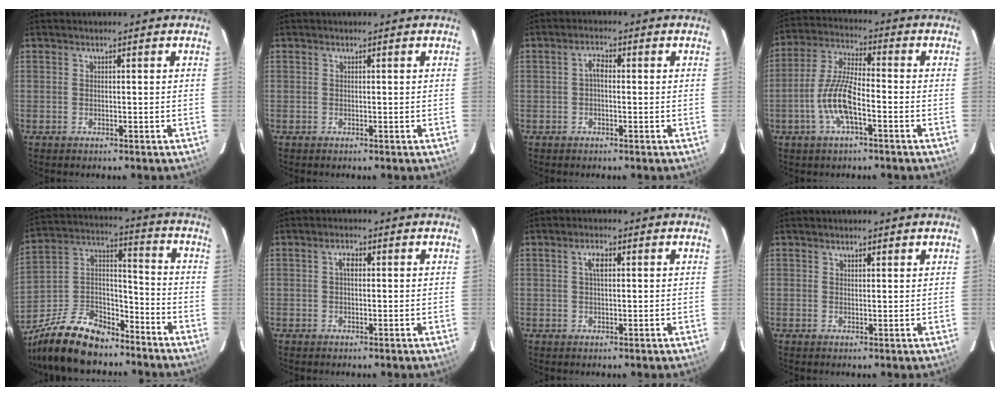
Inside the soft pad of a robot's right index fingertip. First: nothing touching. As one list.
[{"total": 0.0}, {"total": 2.0, "force": [-0.2, 1.1, 1.7], "torque": [-0.034, 0.010, -0.005]}, {"total": 9.7, "force": [-3.8, 2.5, 8.6], "torque": [-0.183, 0.003, -0.073]}, {"total": 18.7, "force": [-13.5, 9.0, 9.4], "torque": [-0.213, 0.026, -0.232]}, {"total": 1.9, "force": [0.3, 1.0, 1.5], "torque": [-0.028, 0.007, 0.004]}, {"total": 2.5, "force": [0.7, 1.1, 2.2], "torque": [-0.042, 0.007, 0.013]}, {"total": 1.6, "force": [1.2, 0.7, 0.8], "torque": [-0.009, 0.004, 0.018]}]